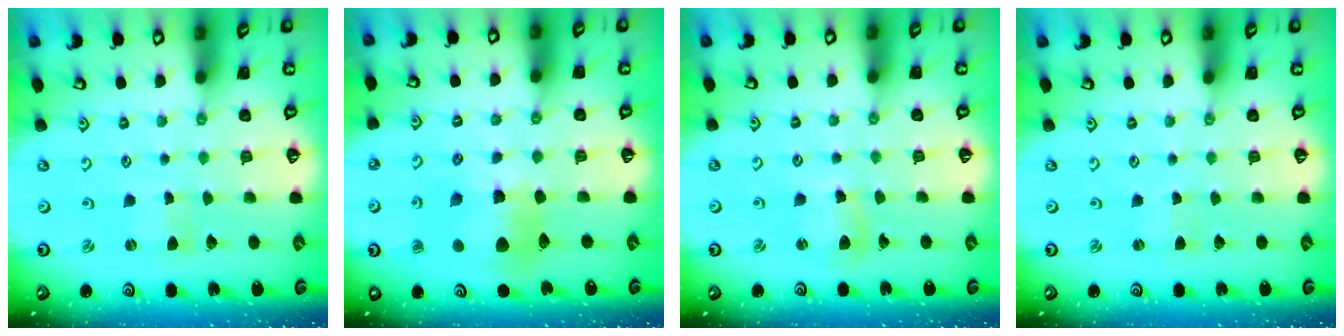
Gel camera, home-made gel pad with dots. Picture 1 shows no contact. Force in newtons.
{"total": 11.2, "press": 11.2, "slide": 1.4}
{"total": 5.8, "press": 5.7, "slide": 0.6}
{"total": 1.3, "press": 1.2, "slide": 0.2}